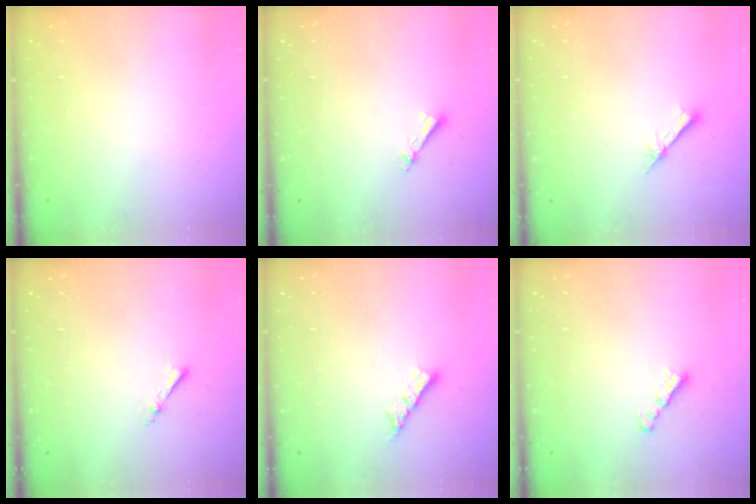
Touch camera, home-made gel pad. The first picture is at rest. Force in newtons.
{"total": 3.7, "press": 3.7, "slide": 0.3}
{"total": 2.1, "press": 2.1, "slide": 0.2}
{"total": 2.2, "press": 2.1, "slide": 0.4}
{"total": 3.6, "press": 3.6, "slide": 0.1}
{"total": 3.0, "press": 3.0, "slide": 0.1}